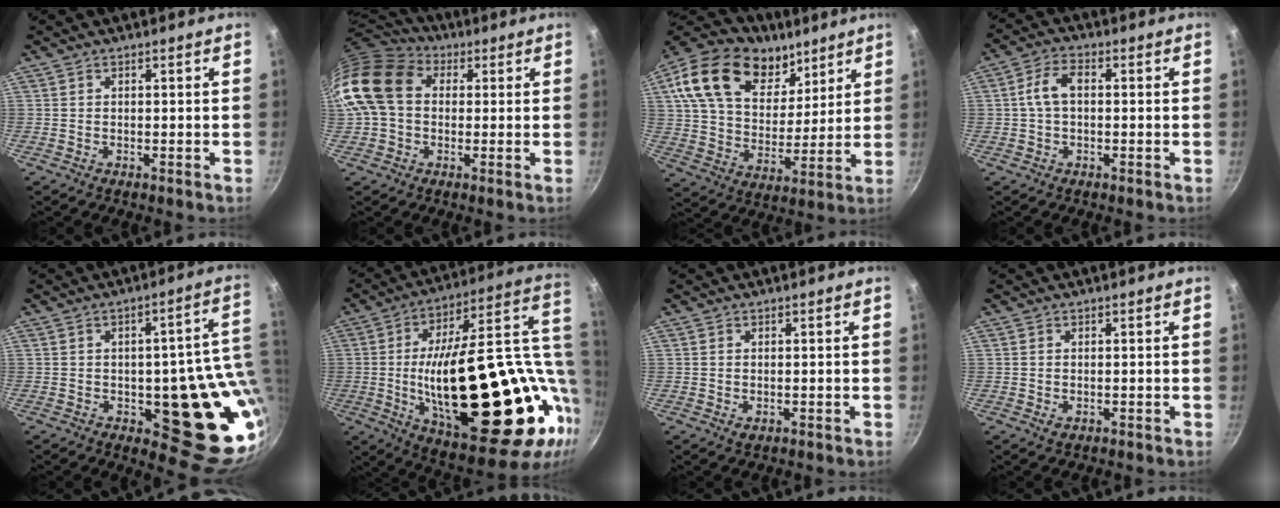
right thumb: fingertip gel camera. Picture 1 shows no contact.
{"total": 15.5, "force": [2.2, 11.7, 9.9], "torque": [-0.179, 0.031, 0.025]}
{"total": 24.7, "force": [12.8, 15.7, 14.1], "torque": [-0.229, -0.032, 0.218]}
{"total": 8.0, "force": [0.2, 4.9, 6.3], "torque": [-0.114, 0.030, -0.006]}
{"total": 13.6, "force": [-3.1, 5.2, 12.1], "torque": [-0.087, 0.007, -0.033]}
{"total": 39.7, "force": [-2.2, 17.1, 35.8], "torque": [-0.527, -0.004, -0.009]}
{"total": 1.1, "force": [-0.1, 0.7, 0.8], "torque": [-0.012, -0.002, 0.000]}
{"total": 1.0, "force": [0.0, 0.7, 0.8], "torque": [-0.011, -0.002, 0.000]}